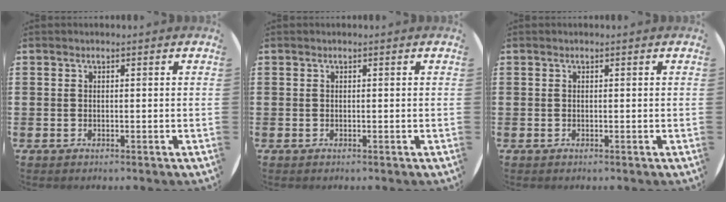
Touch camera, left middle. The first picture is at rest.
{"total": 0.0}
{"total": 0.0}